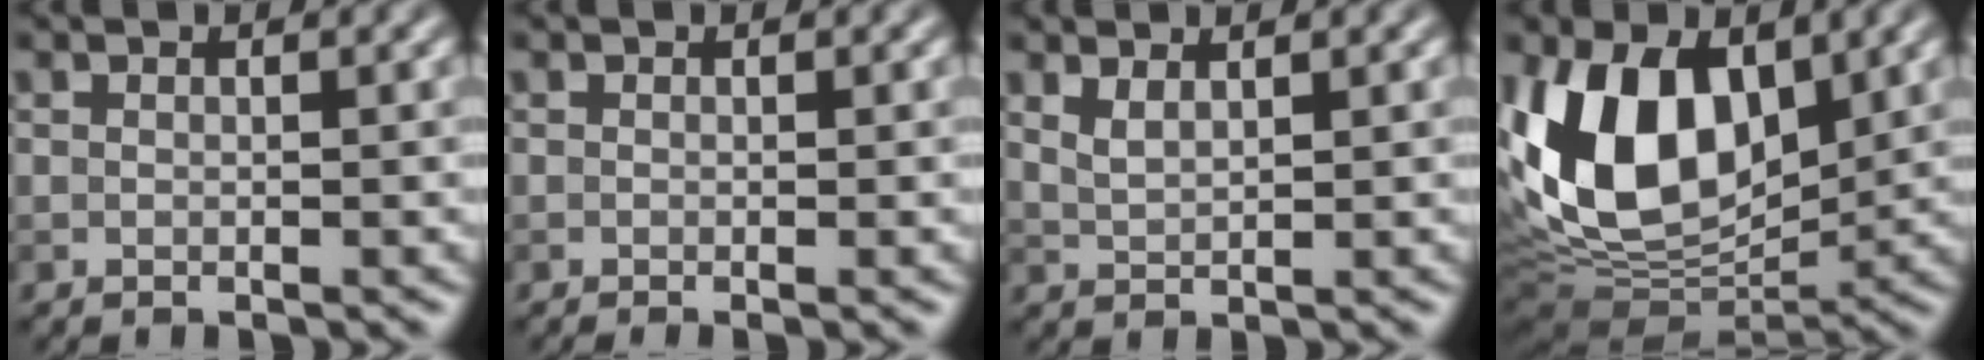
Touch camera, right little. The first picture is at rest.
{"total": 0.6, "force": [-0.2, 0.2, 0.5], "torque": [-0.006, -0.007, -0.004]}
{"total": 1.6, "force": [1.2, 0.5, 0.9], "torque": [-0.022, -0.002, 0.026]}
{"total": 13.0, "force": [2.4, 7.7, 10.3], "torque": [-0.206, -0.002, 0.032]}